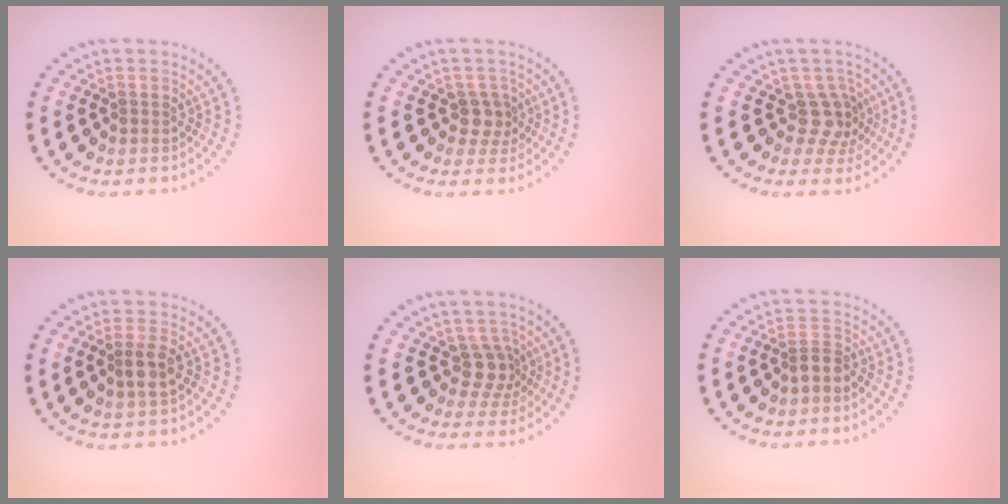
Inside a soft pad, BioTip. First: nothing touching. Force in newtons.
{"total": 2.1, "press": 1.7, "slide": 1.3}
{"total": 2.8, "press": 2.1, "slide": 1.8}
{"total": 2.0, "press": 1.8, "slide": 0.9}
{"total": 2.8, "press": 2.2, "slide": 1.8}
{"total": 1.8, "press": 1.2, "slide": 1.3}